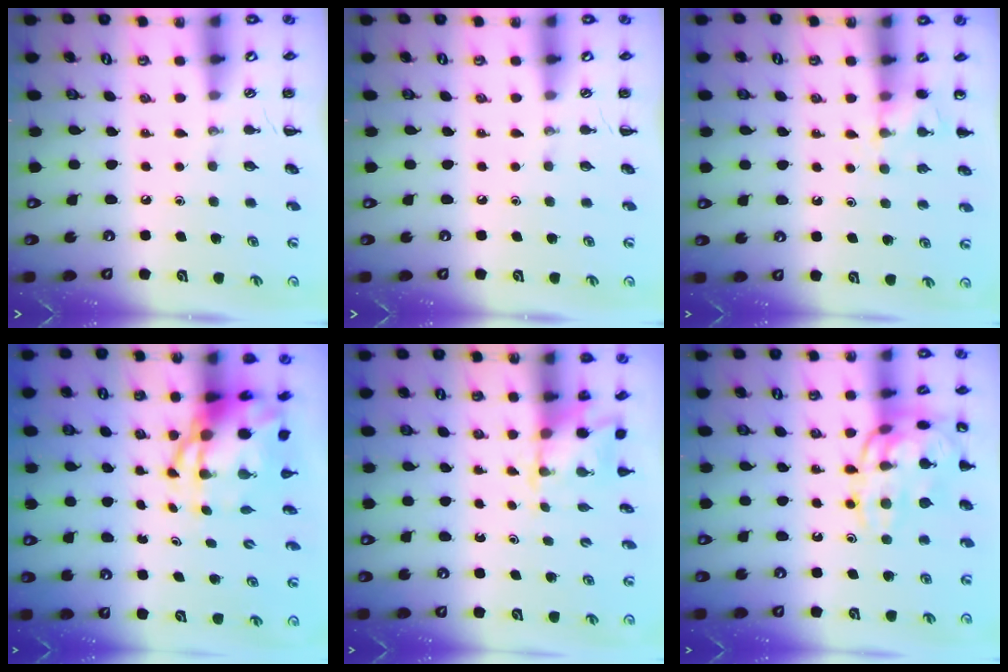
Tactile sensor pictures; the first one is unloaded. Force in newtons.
{"total": 0.0}
{"total": 6.1, "press": 5.9, "slide": 1.6}
{"total": 6.9, "press": 6.6, "slide": 1.7}
{"total": 2.2, "press": 2.1, "slide": 0.6}
{"total": 17.4, "press": 17.4, "slide": 0.7}